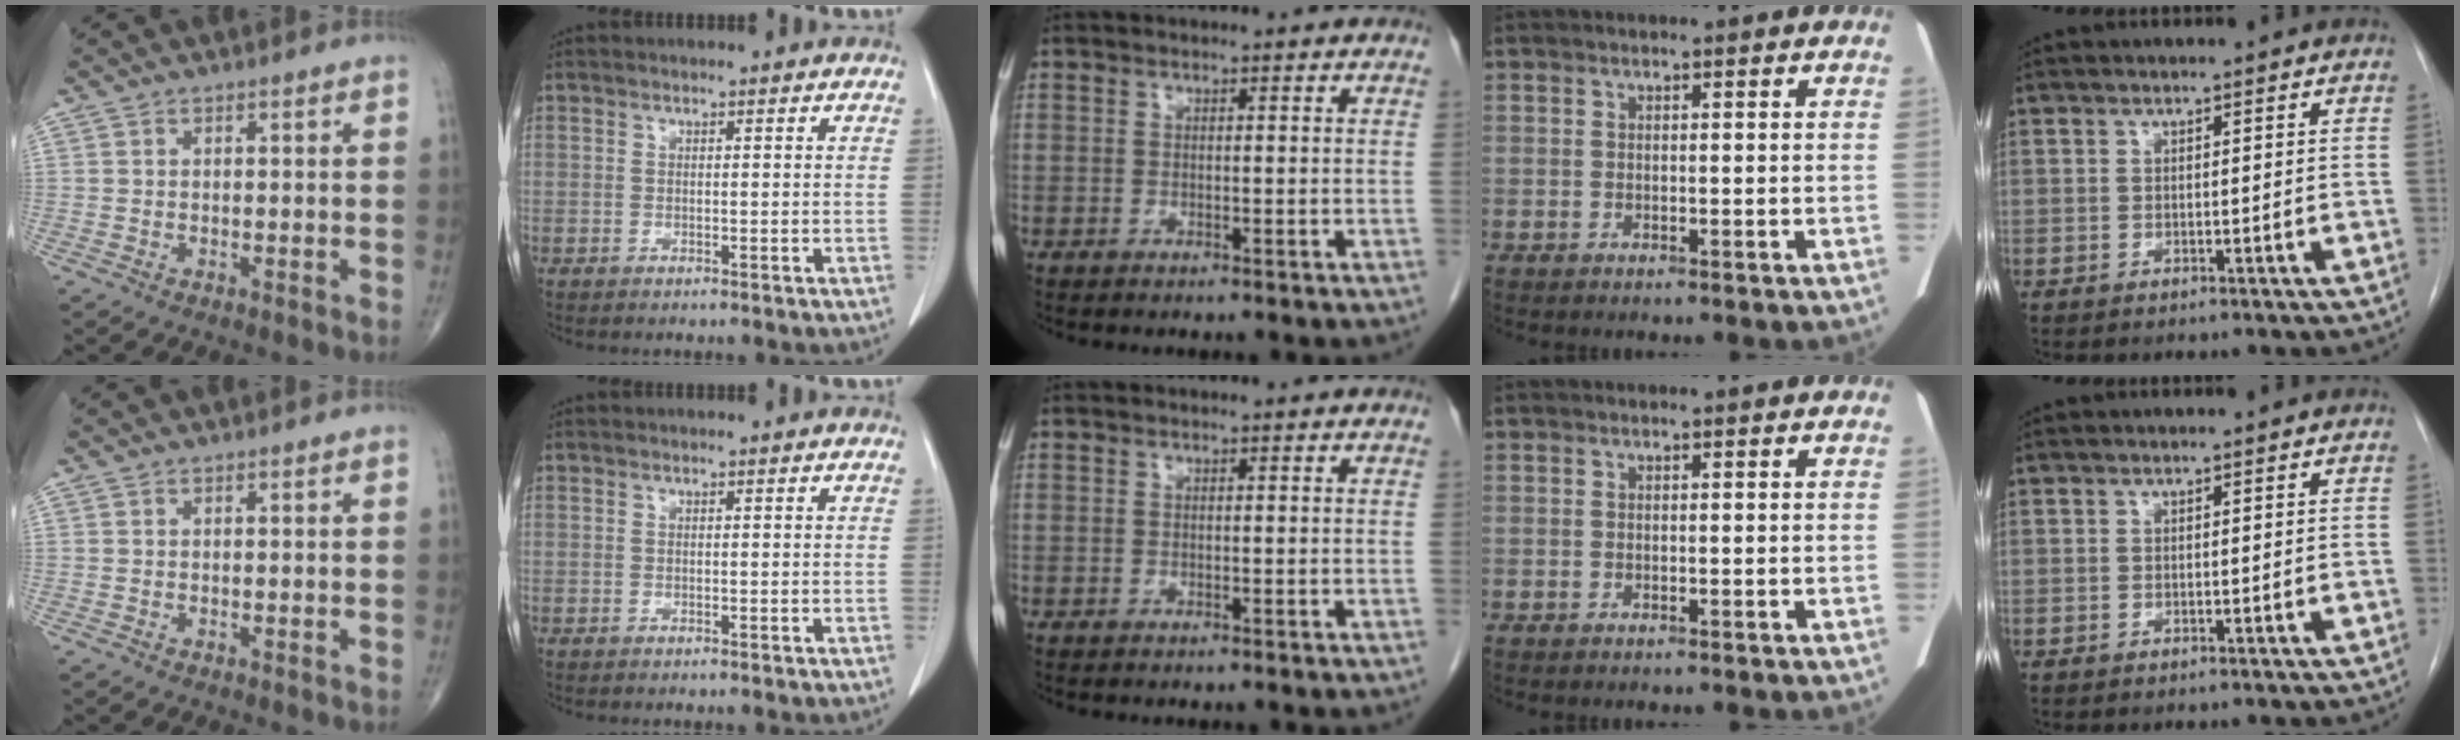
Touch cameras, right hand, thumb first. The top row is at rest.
{}